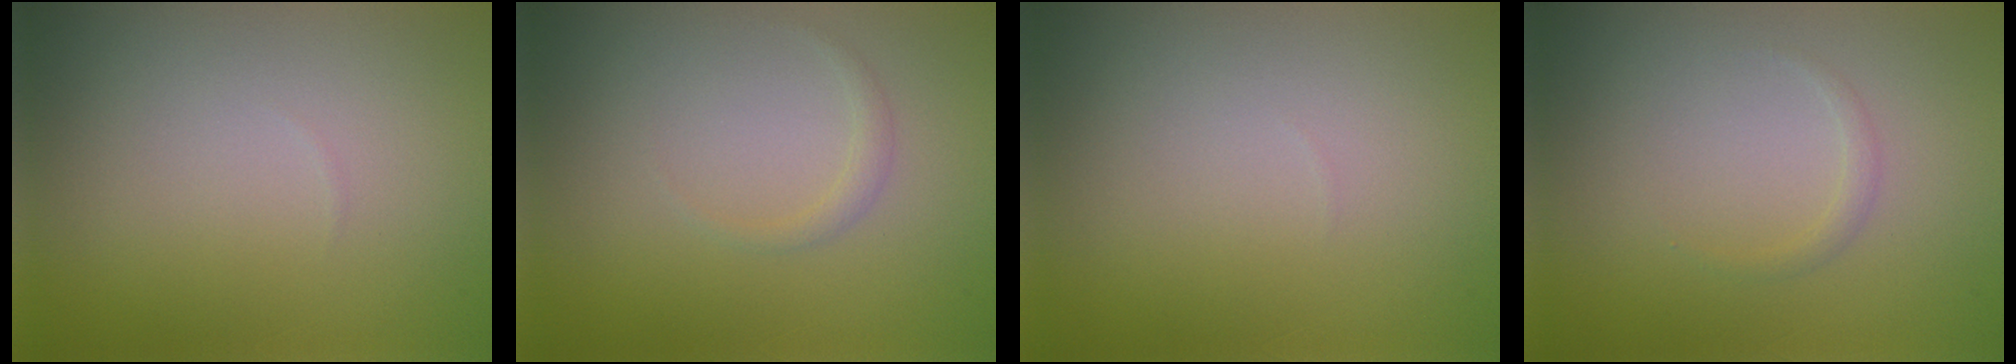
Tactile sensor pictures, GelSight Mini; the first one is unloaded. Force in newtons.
{"total": 0.8, "press": 0.8, "slide": 0.1}
{"total": 0.0}
{"total": 0.7, "press": 0.7, "slide": 0.0}